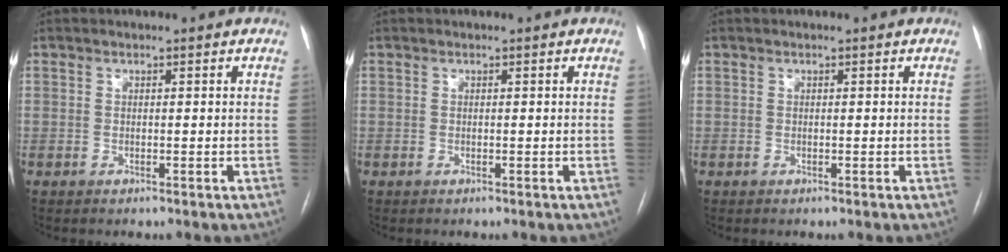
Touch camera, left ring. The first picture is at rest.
{"total": 0.0}
{"total": 0.0}